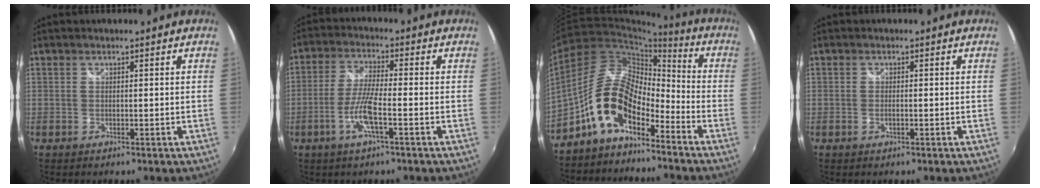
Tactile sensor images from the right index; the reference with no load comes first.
{"total": 7.3, "force": [-2.9, 0.5, 6.7], "torque": [-0.141, -0.004, -0.058]}
{"total": 12.8, "force": [-7.9, 5.7, 8.4], "torque": [-0.166, 0.021, -0.158]}
{"total": 1.1, "force": [-0.4, 0.3, 1.0], "torque": [-0.022, -0.002, -0.007]}